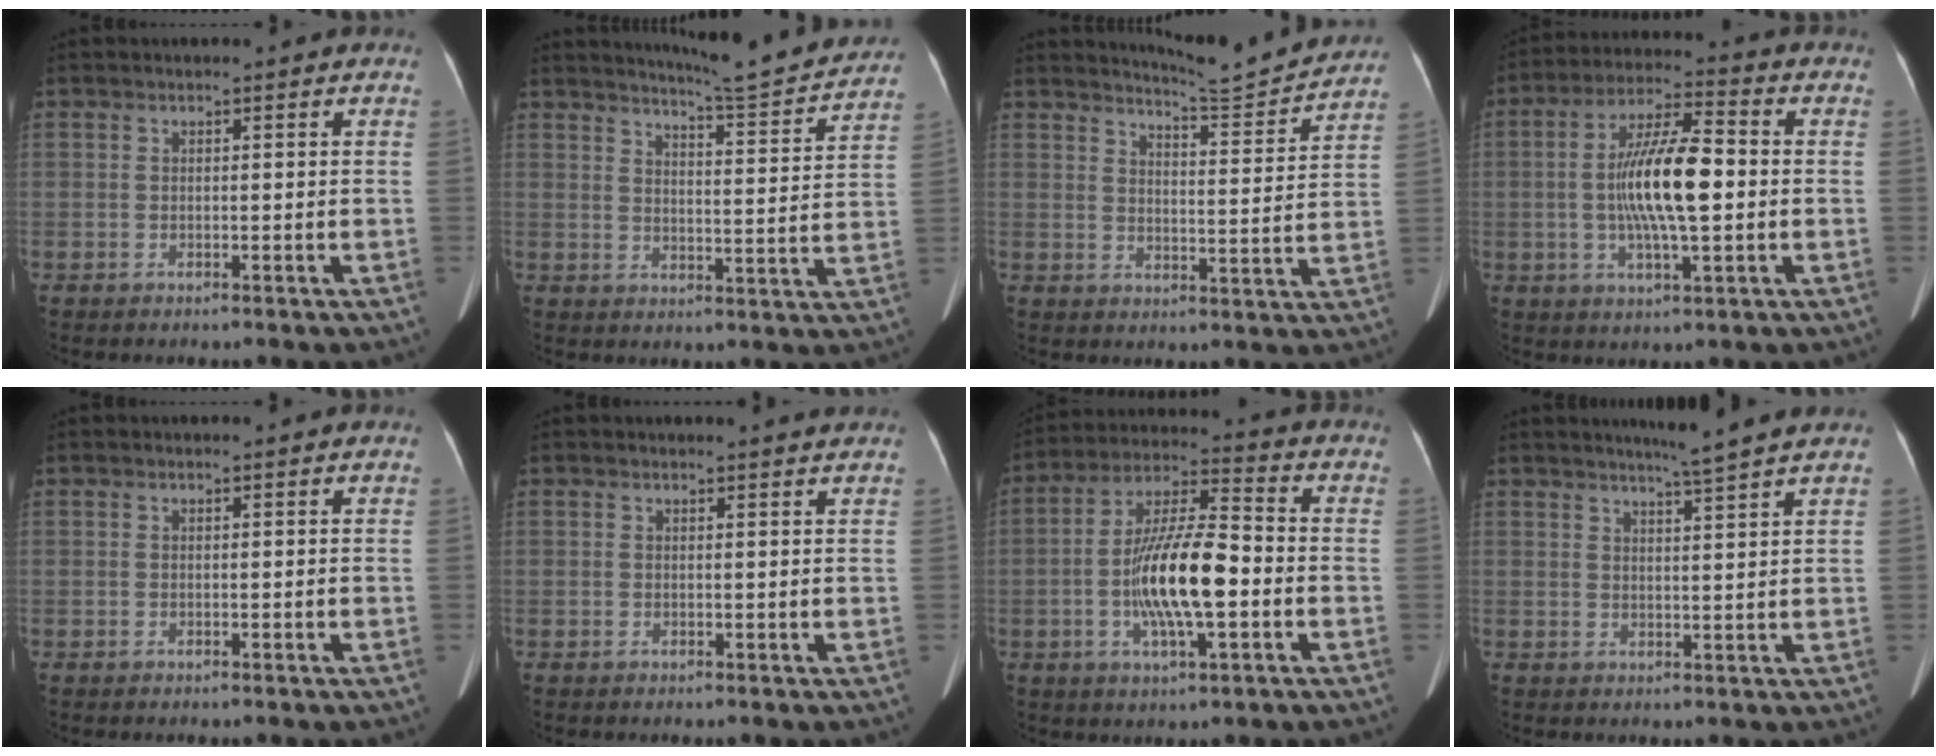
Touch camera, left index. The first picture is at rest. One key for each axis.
{"total": 13.4, "fx": 12.8, "fy": -0.1, "fz": 3.9, "tx": -0.061, "ty": -0.026, "tz": 0.162}
{"total": 10.0, "fx": 9.9, "fy": -0.8, "fz": 1.5, "tx": -0.036, "ty": -0.024, "tz": 0.137}
{"total": 12.4, "fx": -0.8, "fy": 2.6, "fz": 12.1, "tx": -0.230, "ty": 0.008, "tz": -0.013}
{"total": 0.0}
{"total": 1.3, "fx": 1.3, "fy": -0.3, "fz": 0.2, "tx": -0.013, "ty": -0.005, "tz": 0.012}
{"total": 13.4, "fx": -2.8, "fy": 2.9, "fz": 12.8, "tx": -0.249, "ty": 0.006, "tz": -0.048}
{"total": 4.7, "fx": 4.0, "fy": -1.4, "fz": 1.9, "tx": -0.033, "ty": -0.009, "tz": 0.060}